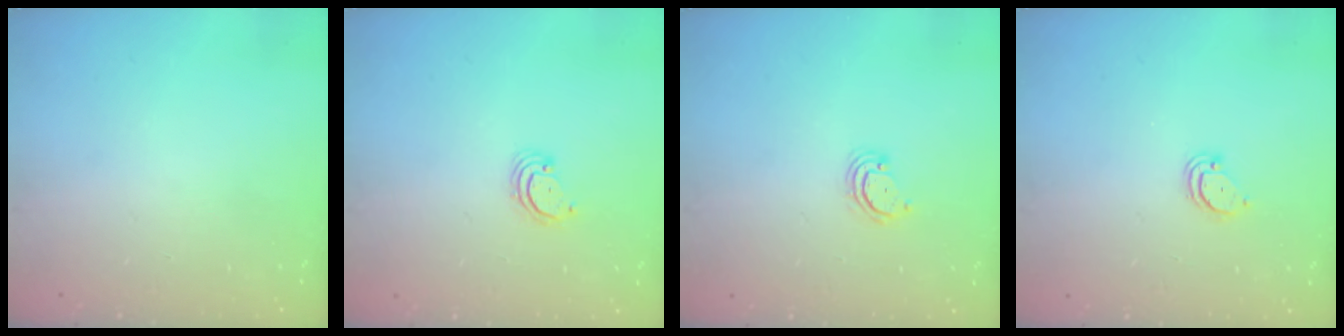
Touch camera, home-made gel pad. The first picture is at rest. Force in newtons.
{"total": 2.8, "press": 2.8, "slide": 0.2}
{"total": 2.9, "press": 2.8, "slide": 0.4}
{"total": 2.6, "press": 2.6, "slide": 0.2}